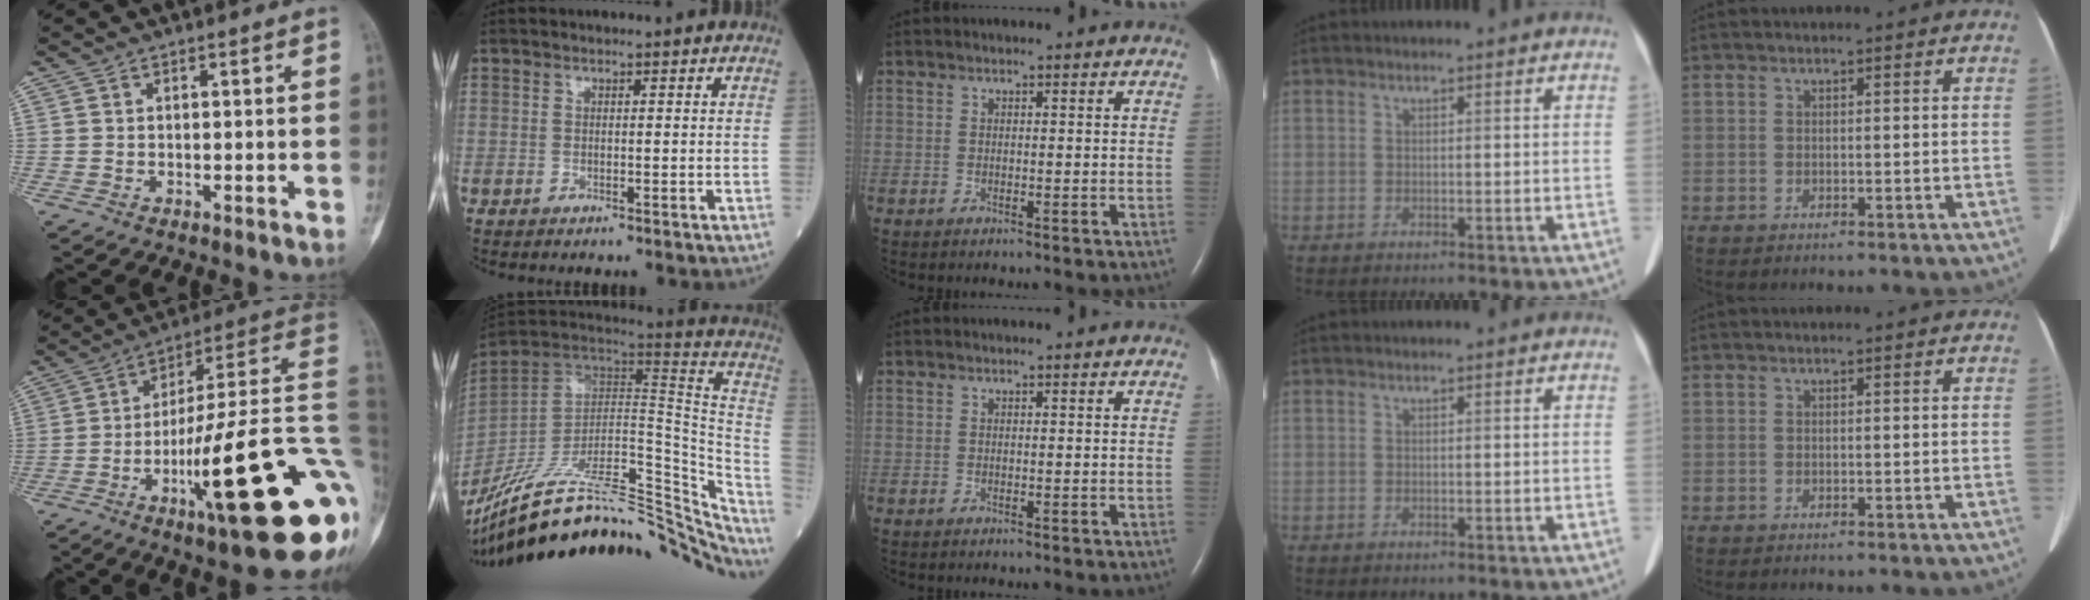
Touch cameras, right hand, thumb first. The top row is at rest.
{"thumb": {"total": 28.4, "force": [-7.9, 5.3, 26.8], "torque": [-0.315, 0.037, -0.117]}, "index": {"total": 36.3, "force": [-29.8, 9.5, 18.5], "torque": [-0.245, -0.030, -0.415]}}